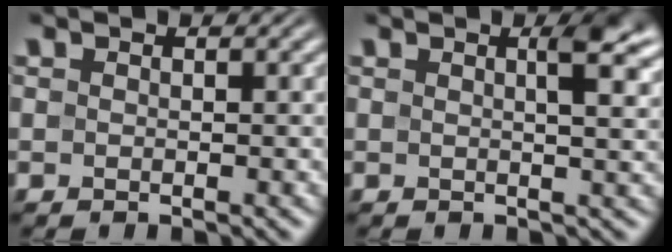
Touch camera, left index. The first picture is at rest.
{"total": 4.0, "force": [1.7, 1.1, 3.4], "torque": [-0.036, 0.008, 0.018]}